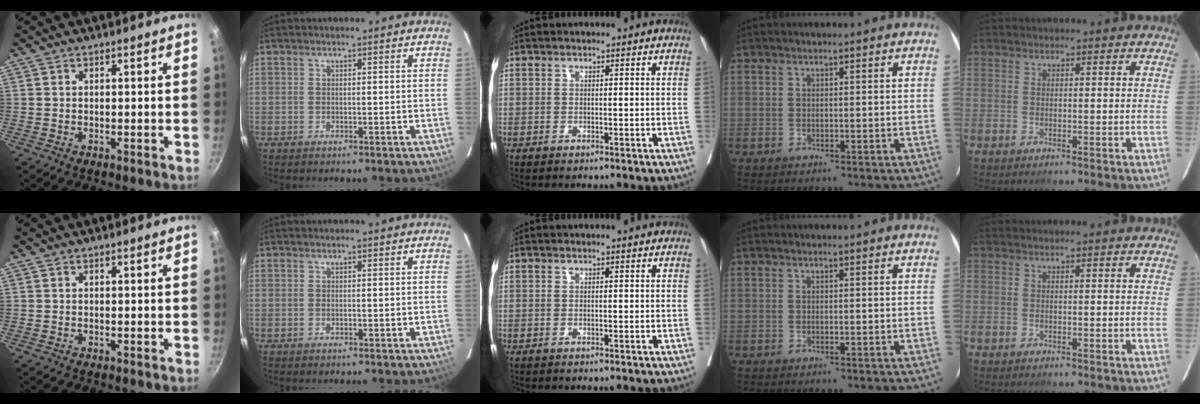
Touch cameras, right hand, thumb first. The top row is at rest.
{}